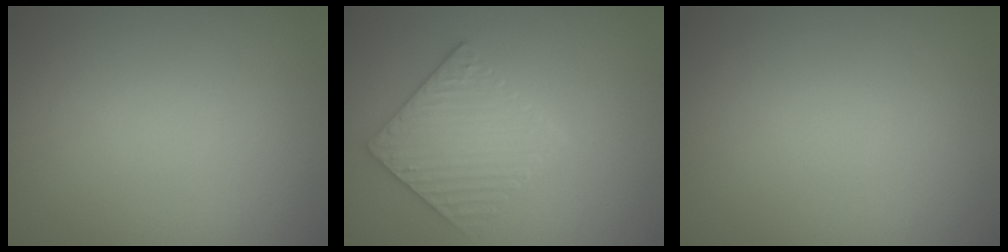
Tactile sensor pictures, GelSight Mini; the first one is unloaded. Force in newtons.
{"total": 3.5, "press": 3.5, "slide": 0.4}
{"total": 0.0}